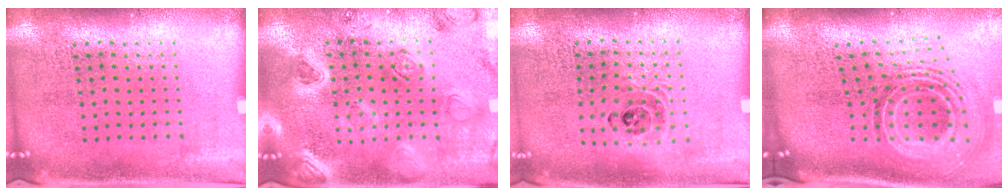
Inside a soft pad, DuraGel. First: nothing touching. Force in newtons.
{"total": 2.2, "press": 2.2, "slide": 0.4}
{"total": 1.1, "press": 1.0, "slide": 0.4}
{"total": 2.3, "press": 1.5, "slide": 1.7}